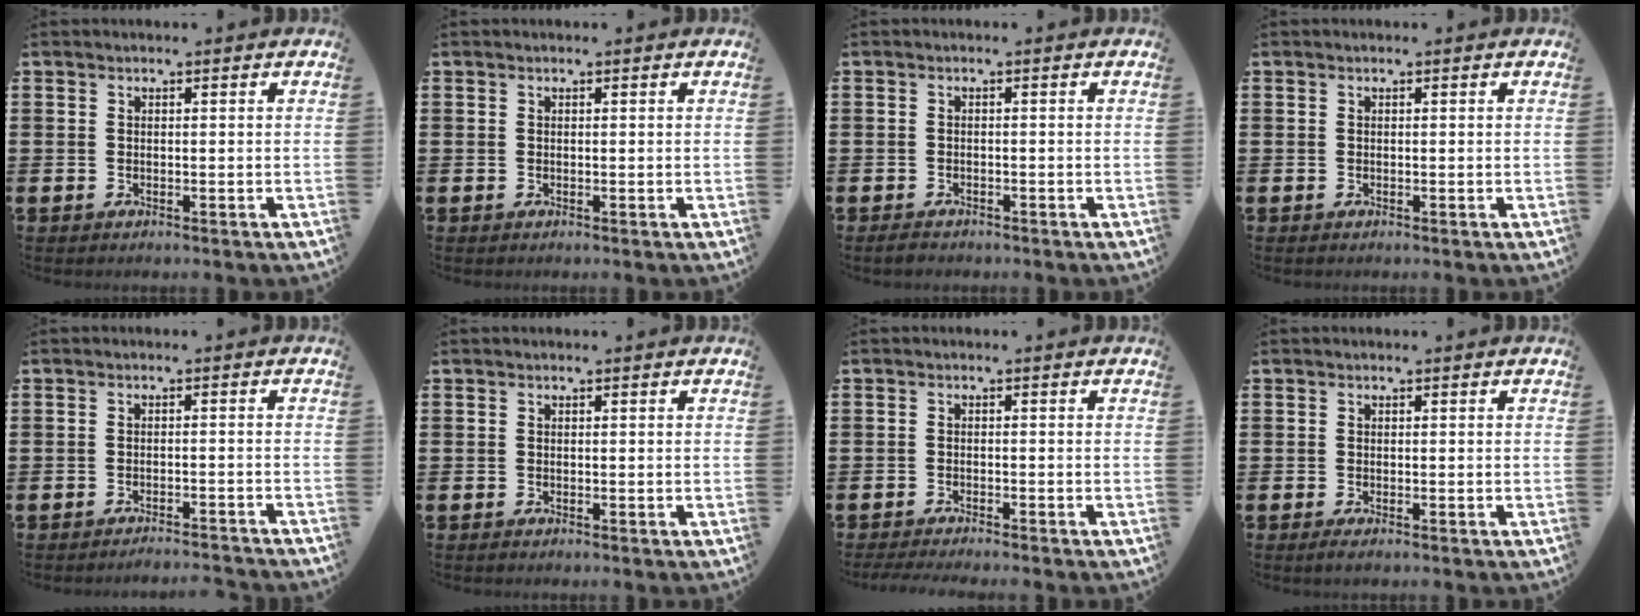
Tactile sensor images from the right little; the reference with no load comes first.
{"total": 0.0}
{"total": 0.7, "force": [-0.5, 0.3, 0.2], "torque": [-0.006, 0.001, -0.011]}
{"total": 0.0}
{"total": 1.6, "force": [-1.6, -0.2, 0.1], "torque": [-0.003, 0.005, -0.032]}
{"total": 0.0}
{"total": 1.1, "force": [-1.1, -0.1, 0.4], "torque": [-0.005, -0.001, -0.021]}
{"total": 0.7, "force": [-0.1, 0.1, 0.7], "torque": [-0.006, -0.005, -0.004]}